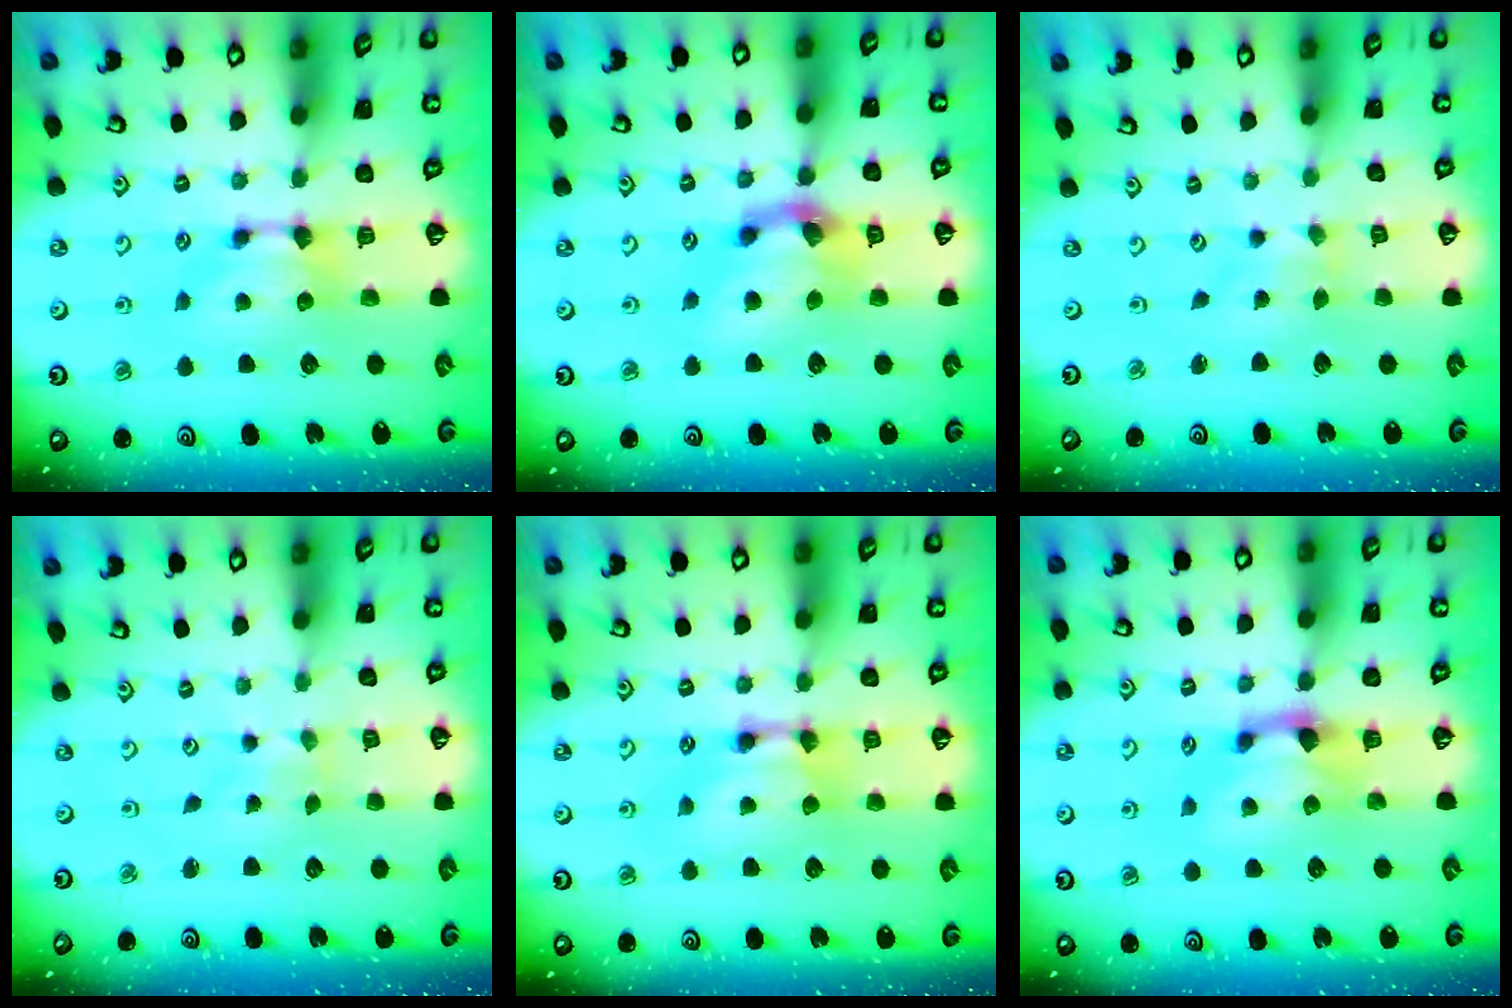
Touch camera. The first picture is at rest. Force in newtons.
{"total": 5.2, "press": 4.9, "slide": 1.9}
{"total": 2.6, "press": 2.4, "slide": 0.8}
{"total": 4.1, "press": 4.0, "slide": 0.6}
{"total": 1.7, "press": 1.7, "slide": 0.1}
{"total": 1.3, "press": 0.5, "slide": 1.2}